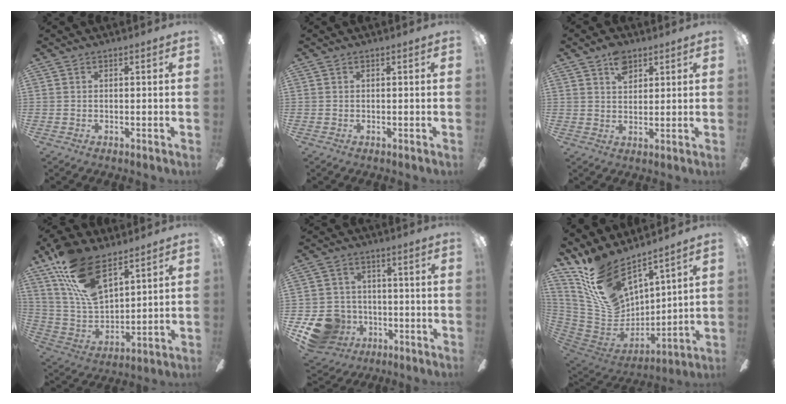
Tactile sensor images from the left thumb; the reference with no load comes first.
{"total": 0.0}
{"total": 5.9, "force": [3.5, 3.6, 3.0], "torque": [-0.038, -0.007, 0.060]}
{"total": 17.8, "force": [11.5, 7.9, 11.0], "torque": [-0.242, -0.060, 0.207]}
{"total": 11.8, "force": [-5.4, 9.6, 4.2], "torque": [-0.106, 0.034, -0.090]}
{"total": 17.5, "force": [13.3, 8.1, 7.9], "torque": [-0.180, -0.089, 0.250]}